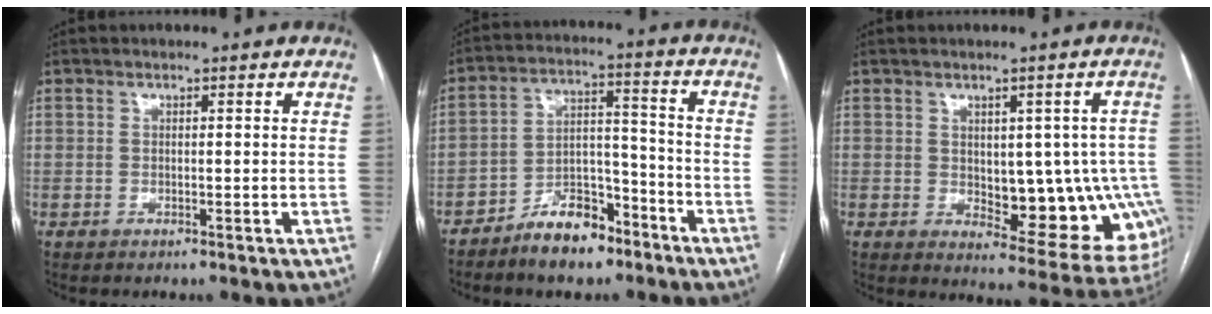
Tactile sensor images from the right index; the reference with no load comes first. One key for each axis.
{"total": 9.4, "fx": -6.9, "fy": 4.0, "fz": 5.0, "tx": -0.083, "ty": 0.018, "tz": -0.122}
{"total": 13.1, "fx": -1.3, "fy": 6.7, "fz": 11.2, "tx": -0.101, "ty": 0.012, "tz": 0.001}